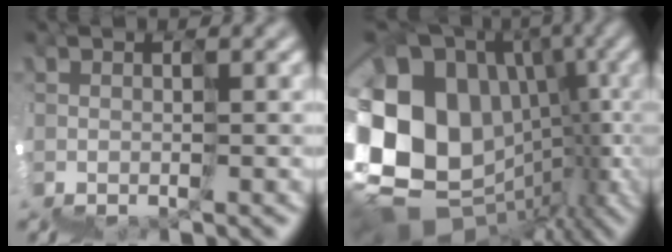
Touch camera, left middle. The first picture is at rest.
{"total": 14.0, "force": [-0.3, 12.6, 6.1], "torque": [-0.120, 0.016, 0.007]}